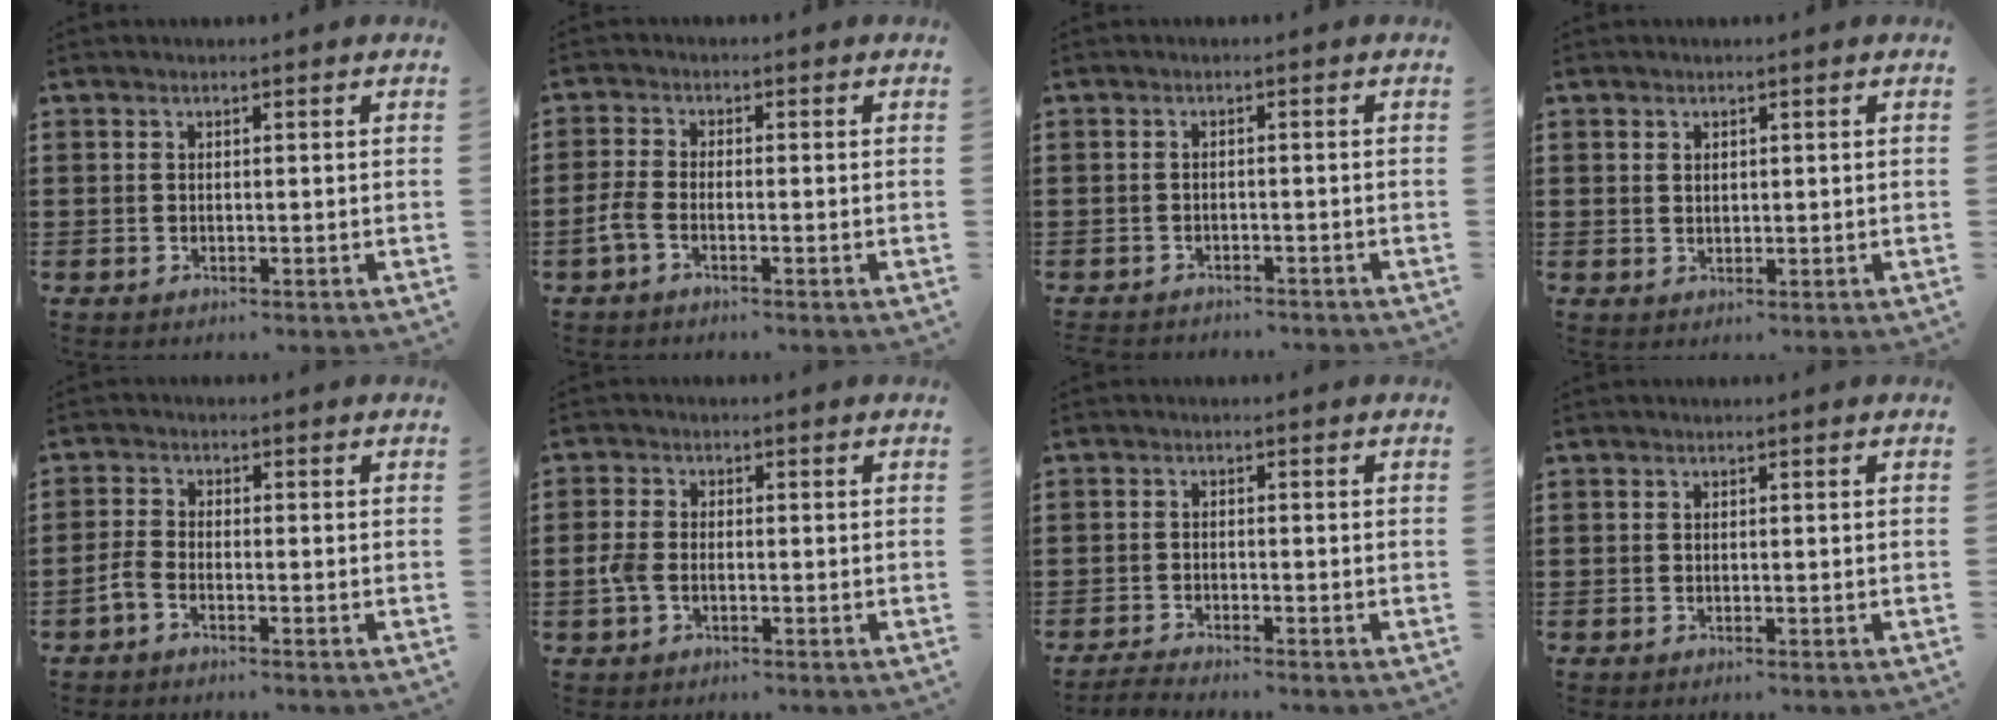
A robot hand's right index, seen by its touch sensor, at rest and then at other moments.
{"total": 2.4, "force": [-1.5, 0.7, 1.8], "torque": [-0.053, -0.006, -0.033]}
{"total": 1.4, "force": [-1.3, 0.2, -0.1], "torque": [-0.003, 0.000, -0.030]}
{"total": 1.2, "force": [1.0, 0.7, 0.2], "torque": [-0.005, 0.002, 0.019]}
{"total": 2.3, "force": [-1.7, 0.7, 1.3], "torque": [-0.038, -0.001, -0.037]}
{"total": 3.1, "force": [-0.9, 1.8, 2.3], "torque": [-0.064, -0.005, -0.023]}
{"total": 1.7, "force": [-1.6, -0.1, 0.1], "torque": [-0.003, 0.002, -0.033]}
{"total": 0.0}